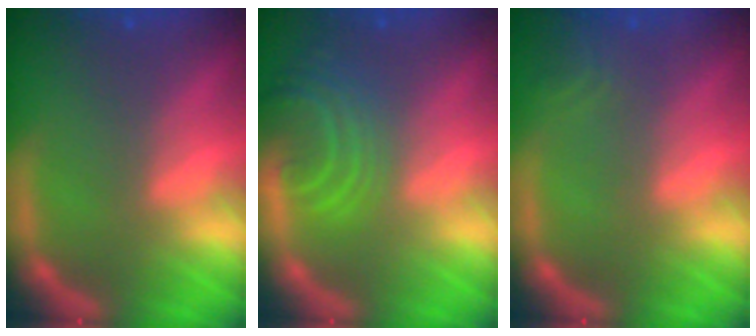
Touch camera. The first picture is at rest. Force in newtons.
{"total": 5.5}
{"total": 1.9}